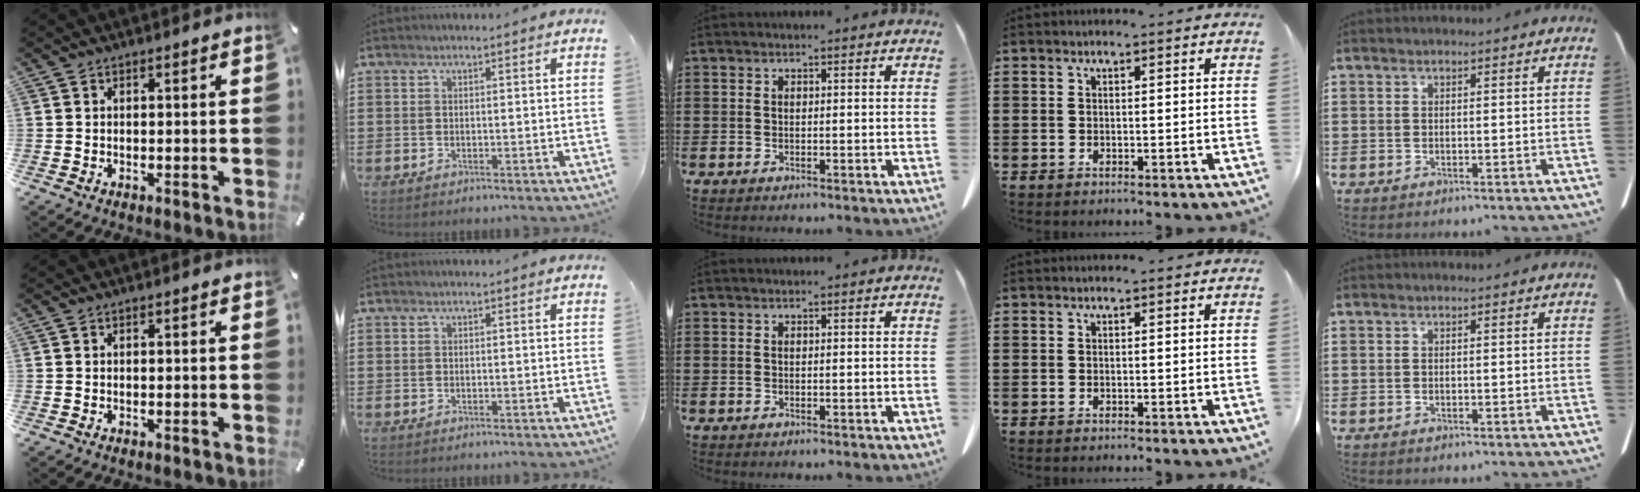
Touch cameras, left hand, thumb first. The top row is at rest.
{}